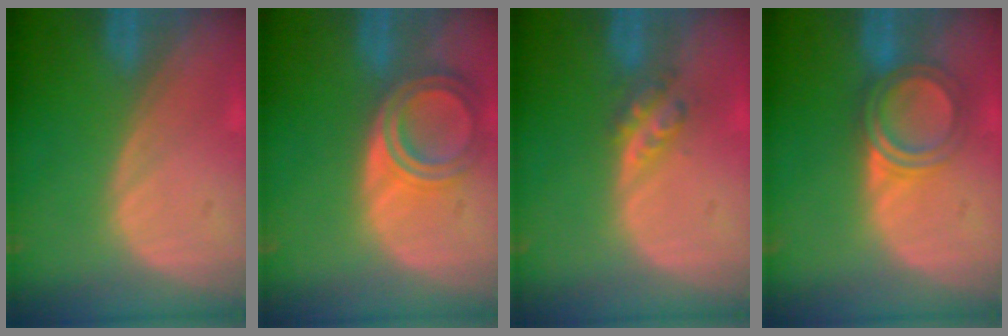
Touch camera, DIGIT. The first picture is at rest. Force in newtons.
{"total": 6.6, "press": 5.9, "slide": 2.9}
{"total": 3.7, "press": 3.1, "slide": 1.9}
{"total": 5.1, "press": 5.0, "slide": 0.9}